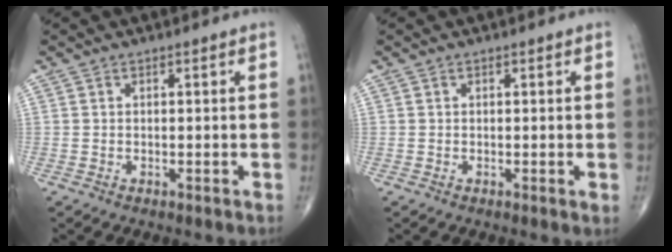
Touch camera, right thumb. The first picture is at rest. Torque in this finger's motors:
{"motor_torque": [-0.28, 0.04, -0.05, -0.01, 0.05]}